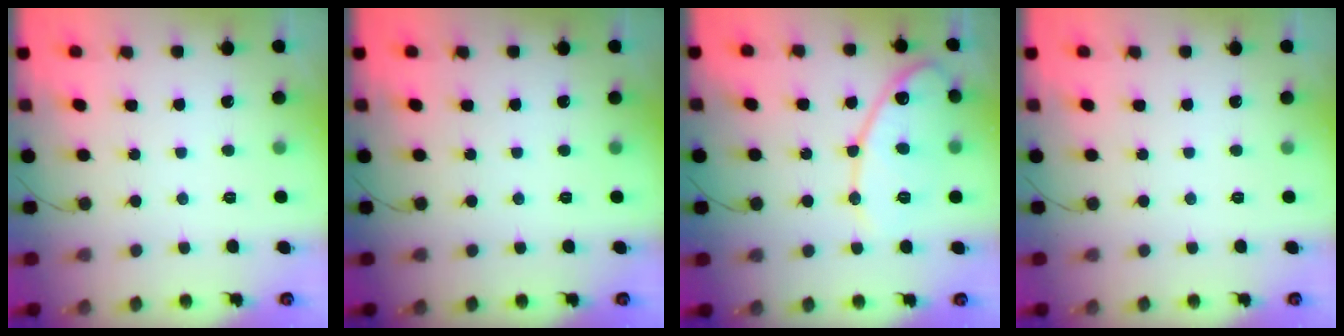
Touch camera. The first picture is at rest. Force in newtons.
{"total": 0.0}
{"total": 14.0, "press": 13.9, "slide": 1.2}
{"total": 0.0}